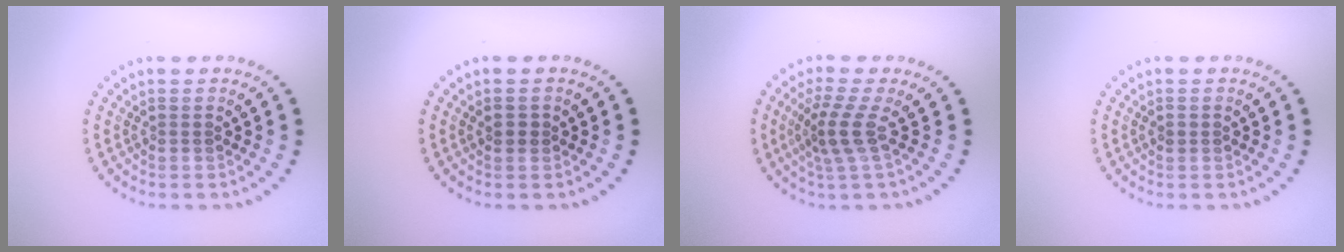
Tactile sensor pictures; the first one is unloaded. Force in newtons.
{"total": 1.1, "press": 1.1, "slide": 0.3}
{"total": 3.0, "press": 2.2, "slide": 2.0}
{"total": 0.7, "press": 0.7, "slide": 0.1}